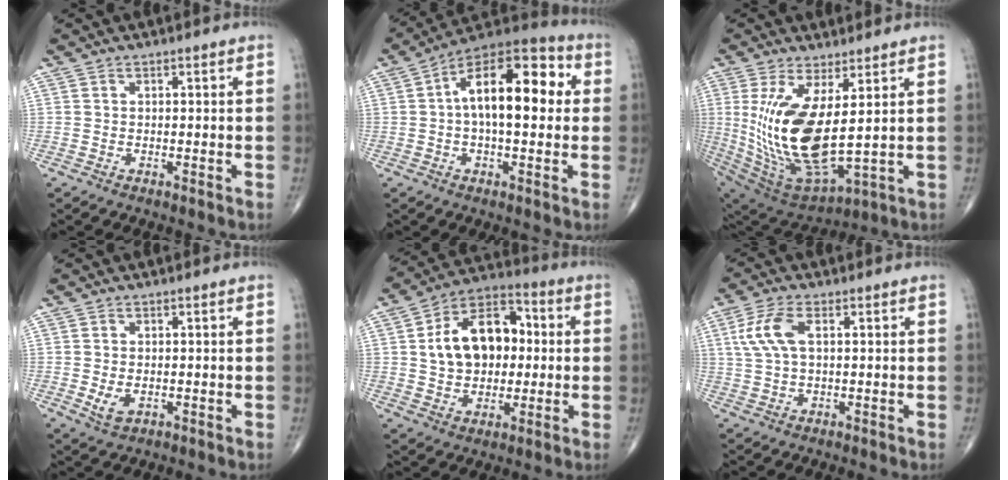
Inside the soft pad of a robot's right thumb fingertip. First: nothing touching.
{"total": 17.3, "force": [2.1, 8.3, 15.0], "torque": [-0.211, 0.039, 0.021]}
{"total": 18.4, "force": [2.4, 6.9, 16.9], "torque": [-0.347, -0.042, 0.069]}
{"total": 3.0, "force": [-0.4, 1.8, 2.3], "torque": [-0.043, -0.007, -0.003]}
{"total": 16.5, "force": [1.8, 11.3, 12.0], "torque": [-0.160, 0.024, 0.024]}
{"total": 6.8, "force": [1.7, 3.3, 5.8], "torque": [-0.140, 0.012, 0.034]}